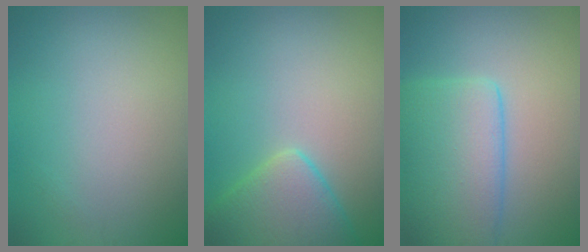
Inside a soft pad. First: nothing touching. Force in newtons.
{"total": 5.2, "press": 5.2, "slide": 0.4}
{"total": 6.4, "press": 6.4, "slide": 0.3}